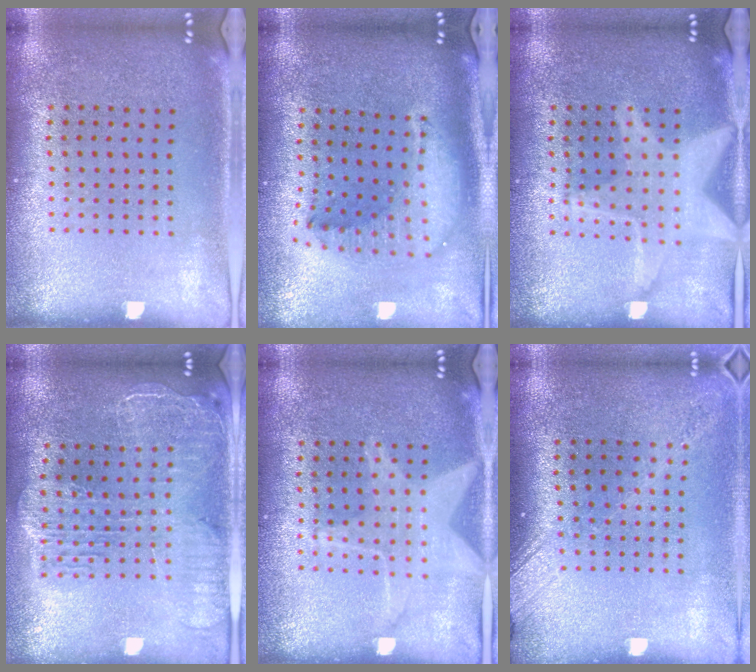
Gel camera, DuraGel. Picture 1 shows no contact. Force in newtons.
{"total": 1.9, "press": 1.5, "slide": 1.2}
{"total": 3.0, "press": 3.0, "slide": 0.4}
{"total": 2.5, "press": 2.2, "slide": 1.2}
{"total": 1.3, "press": 1.3, "slide": 0.1}
{"total": 1.8, "press": 1.4, "slide": 1.2}